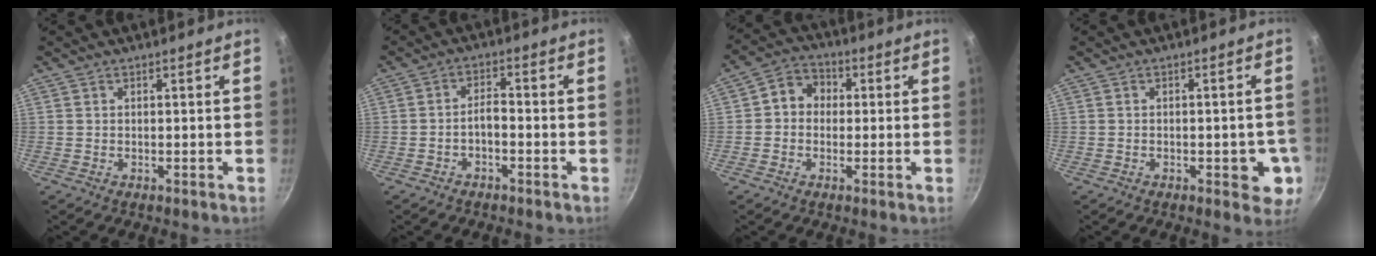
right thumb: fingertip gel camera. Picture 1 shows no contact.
{"total": 3.2, "force": [-1.7, 1.4, 2.3], "torque": [-0.037, 0.025, -0.032]}
{"total": 6.3, "force": [0.3, 5.5, 3.1], "torque": [-0.021, 0.016, -0.014]}
{"total": 6.2, "force": [-1.7, 3.0, 5.2], "torque": [-0.037, 0.002, -0.023]}